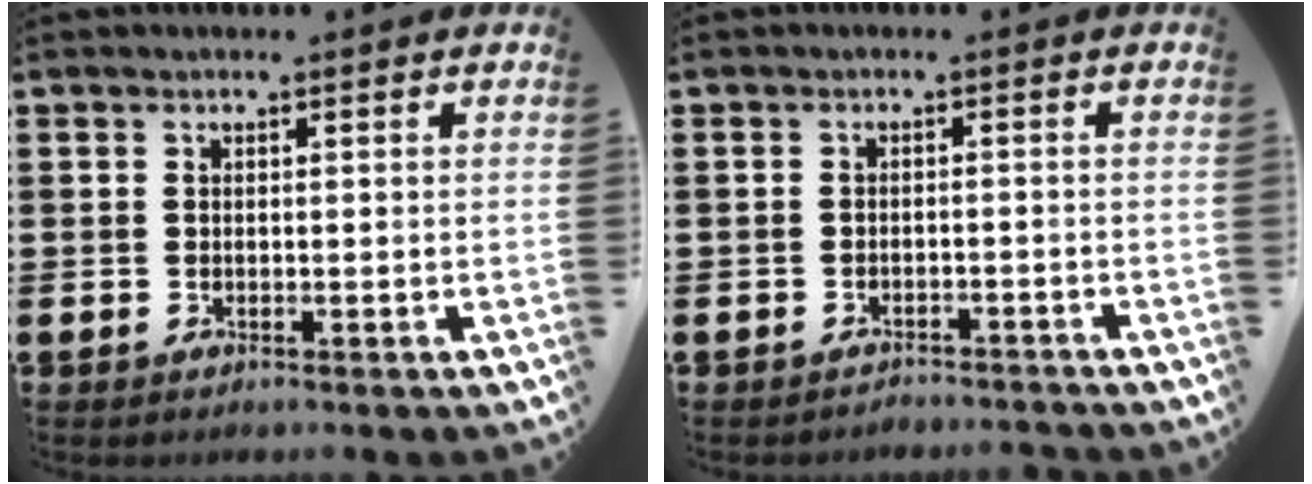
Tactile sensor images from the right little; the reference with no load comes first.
{"total": 1.4, "force": [-1.4, 0.0, -0.1], "torque": [-0.002, 0.002, -0.031]}